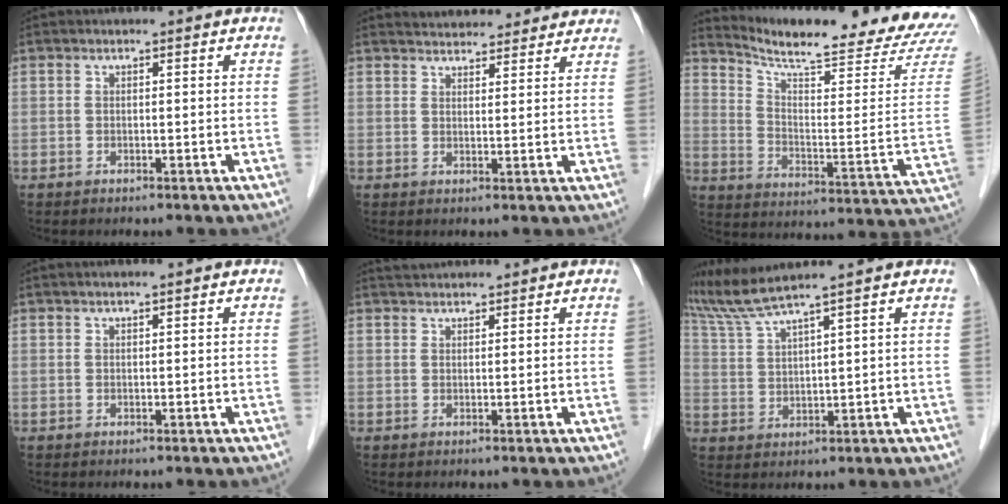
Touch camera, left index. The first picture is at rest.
{"total": 9.9, "force": [9.2, 2.7, 2.2], "torque": [-0.017, 0.023, 0.111]}
{"total": 23.1, "force": [22.0, 0.1, 7.0], "torque": [-0.120, -0.117, 0.279]}
{"total": 1.0, "force": [0.8, -0.2, 0.6], "torque": [-0.011, 0.005, 0.017]}
{"total": 3.1, "force": [3.1, 0.3, 0.4], "torque": [-0.008, 0.034, 0.054]}
{"total": 7.4, "force": [6.3, -2.3, 3.2], "torque": [-0.076, 0.007, 0.129]}